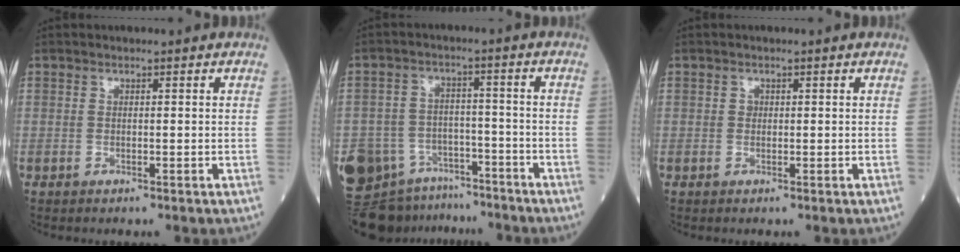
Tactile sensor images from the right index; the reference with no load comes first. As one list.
[{"total": 11.8, "force": [-9.3, 6.8, 2.4], "torque": [-0.057, 0.028, -0.142]}, {"total": 0.6, "force": [0.1, 0.6, 0.2], "torque": [0.000, 0.002, 0.001]}]